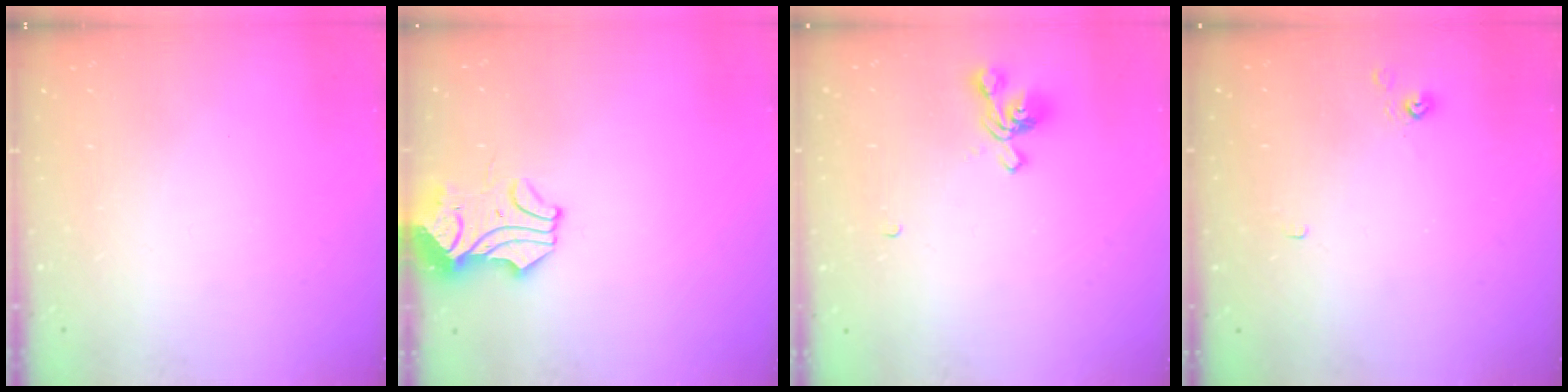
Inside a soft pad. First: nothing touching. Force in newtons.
{"total": 1.1, "press": 0.6, "slide": 0.9}
{"total": 1.5, "press": 1.1, "slide": 1.0}
{"total": 3.7, "press": 3.7, "slide": 0.0}